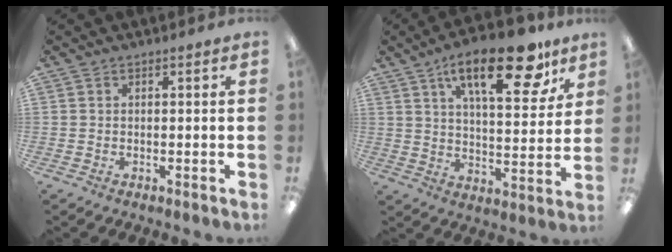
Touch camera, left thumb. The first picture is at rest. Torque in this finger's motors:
{"motor_torque": [0.31, 0.42, 1.38, -1.39, 0.29]}